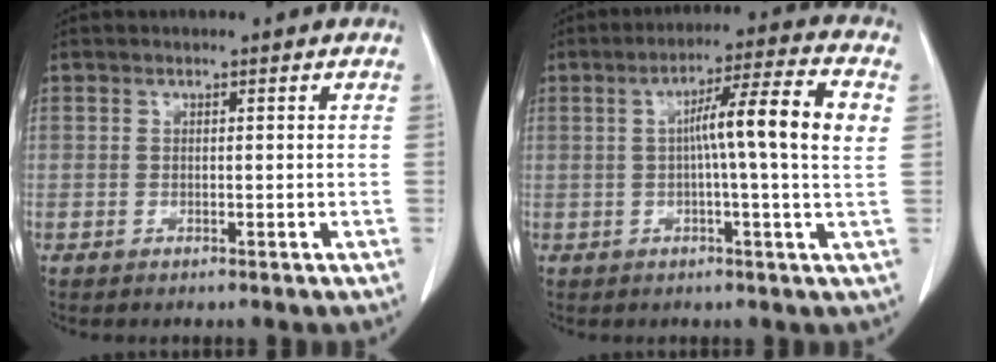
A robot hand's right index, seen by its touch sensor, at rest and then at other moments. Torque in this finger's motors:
{"motor_torque": [1.43, -0.03, 0.77, 0.16]}